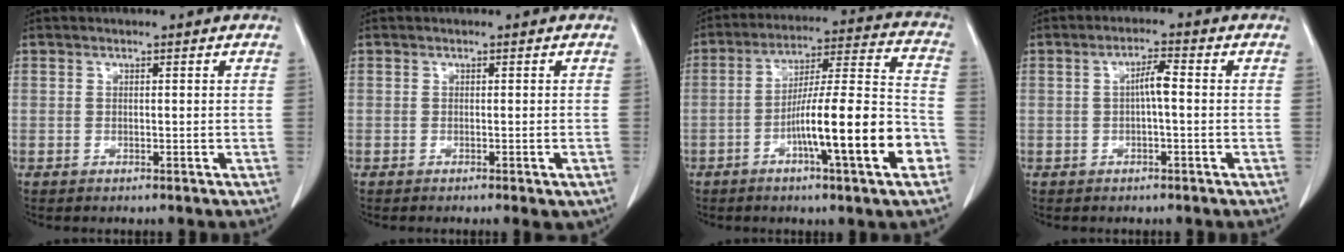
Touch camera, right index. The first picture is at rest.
{"total": 1.8, "force": [-1.0, 0.4, 1.4], "torque": [-0.014, -0.005, -0.010]}
{"total": 17.0, "force": [-6.1, 0.7, 15.9], "torque": [-0.253, 0.004, -0.097]}
{"total": 3.1, "force": [-0.1, 0.4, 3.1], "torque": [-0.054, 0.006, -0.002]}